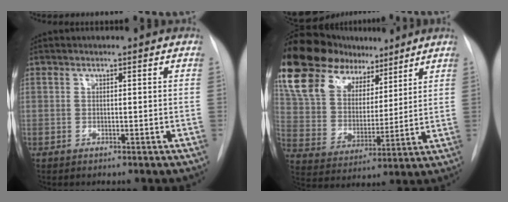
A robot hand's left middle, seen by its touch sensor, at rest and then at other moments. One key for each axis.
{"total": 19.8, "fx": 14.1, "fy": 10.4, "fz": 9.3, "tx": -0.187, "ty": 0.053, "tz": 0.256}